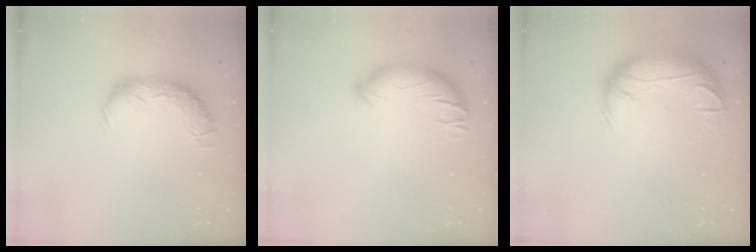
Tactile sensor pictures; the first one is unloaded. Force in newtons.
{"total": 3.7, "press": 2.9, "slide": 2.4}
{"total": 3.0, "press": 1.9, "slide": 2.3}